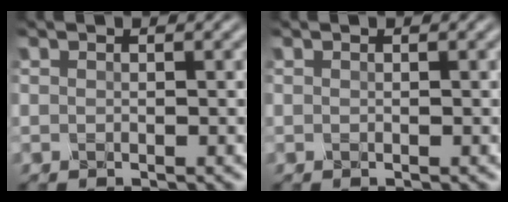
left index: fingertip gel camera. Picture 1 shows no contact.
{"total": 0.0}